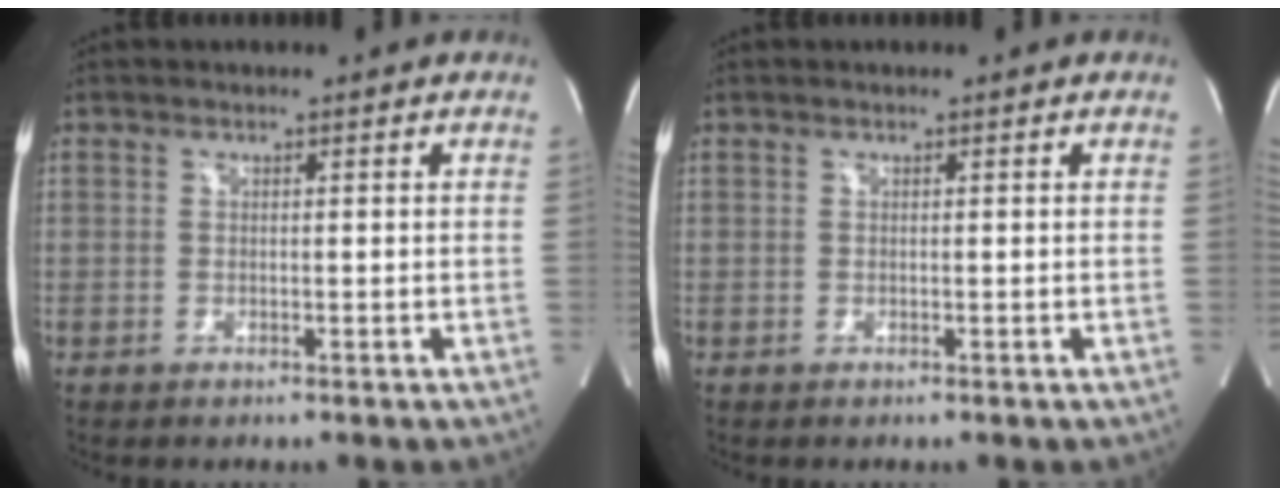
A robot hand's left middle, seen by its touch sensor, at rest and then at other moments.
{"total": 0.0}